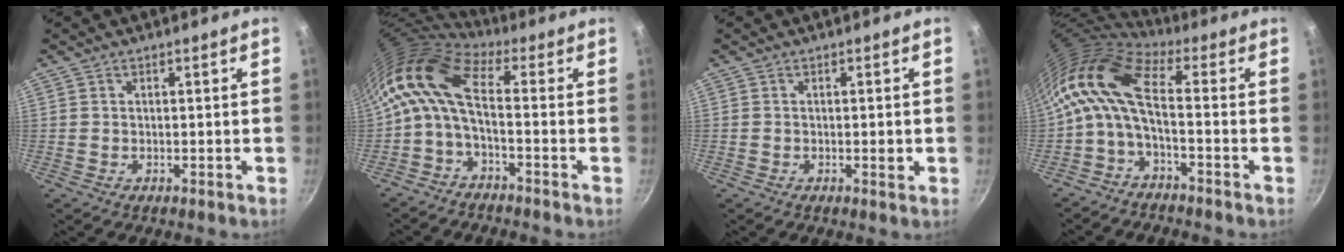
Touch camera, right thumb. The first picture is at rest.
{"total": 9.5, "force": [0.0, 3.8, 8.8], "torque": [-0.188, 0.019, -0.014]}
{"total": 1.6, "force": [-0.3, 0.4, 1.5], "torque": [-0.025, 0.000, -0.004]}
{"total": 11.0, "force": [-0.5, 4.1, 10.2], "torque": [-0.220, 0.019, -0.023]}